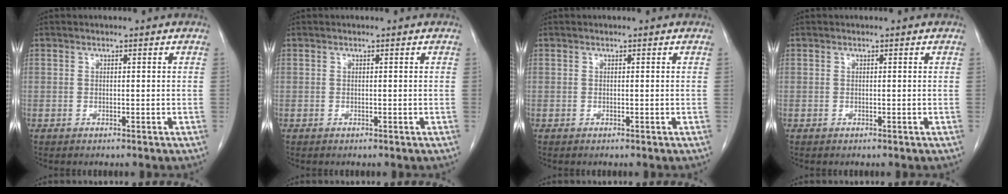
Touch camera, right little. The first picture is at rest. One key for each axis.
{"total": 0.0}
{"total": 0.0}
{"total": 0.0}